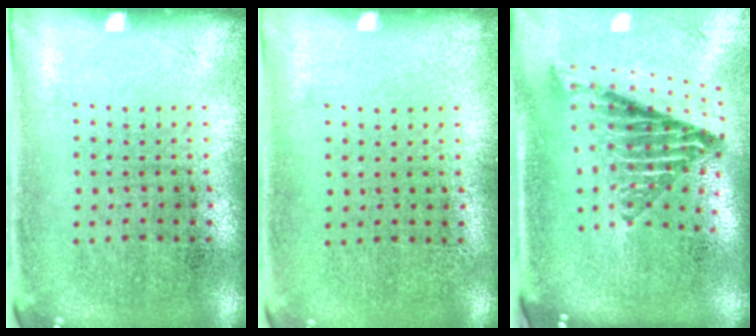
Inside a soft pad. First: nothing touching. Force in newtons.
{"total": 0.0}
{"total": 1.9, "press": 1.4, "slide": 1.2}